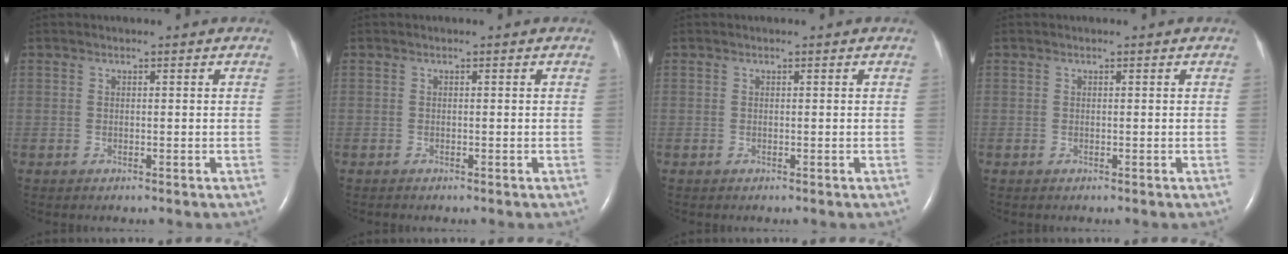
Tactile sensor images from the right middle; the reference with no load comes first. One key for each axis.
{"total": 0.0}
{"total": 0.0}
{"total": 0.0}